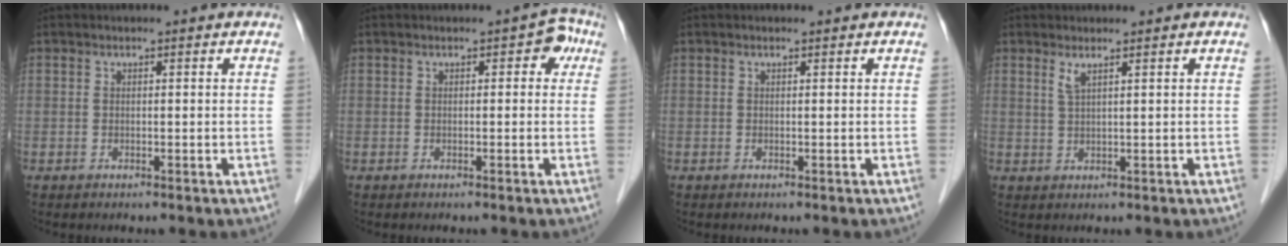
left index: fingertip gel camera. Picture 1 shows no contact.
{"total": 2.4, "force": [0.5, 1.6, 1.8], "torque": [-0.006, 0.015, -0.005]}
{"total": 0.0}
{"total": 1.7, "force": [1.1, 0.0, 1.3], "torque": [-0.031, -0.004, 0.025]}